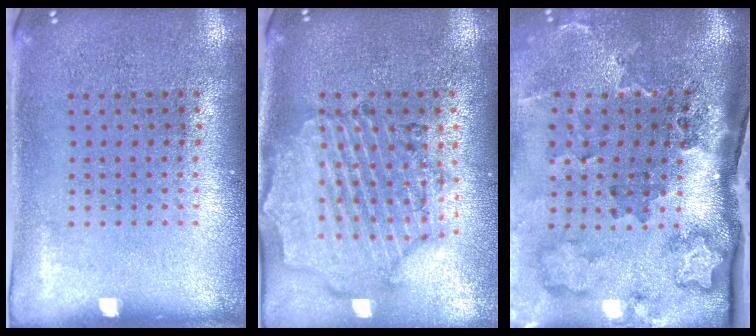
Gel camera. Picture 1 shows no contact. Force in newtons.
{"total": 1.5, "press": 1.5, "slide": 0.3}
{"total": 3.8, "press": 2.4, "slide": 3.0}